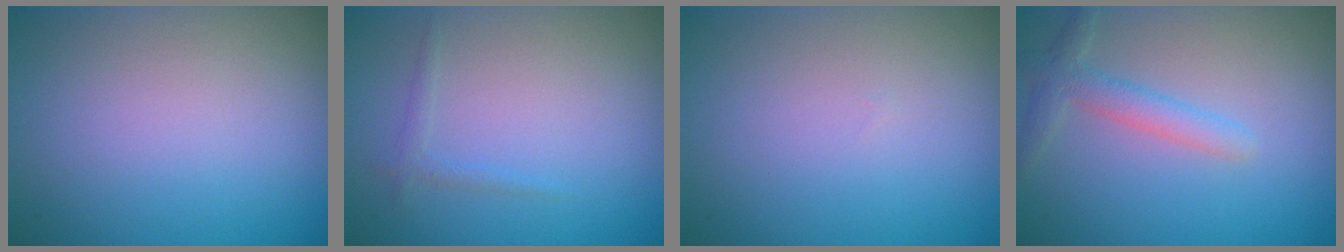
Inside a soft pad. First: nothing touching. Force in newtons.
{"total": 0.9, "press": 0.9, "slide": 0.1}
{"total": 0.0}
{"total": 2.6, "press": 2.5, "slide": 0.2}